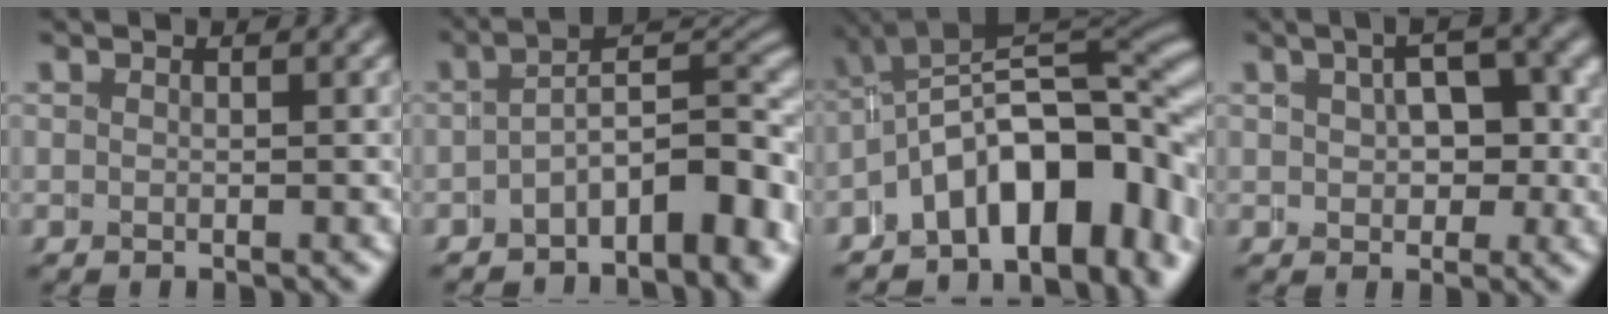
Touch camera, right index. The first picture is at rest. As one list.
[{"total": 6.9, "force": [-1.4, 3.6, 5.8], "torque": [-0.071, 0.003, -0.031]}, {"total": 9.4, "force": [-1.7, 5.0, 7.8], "torque": [-0.130, -0.005, -0.032]}, {"total": 3.1, "force": [0.6, 1.6, 2.5], "torque": [-0.029, 0.004, 0.013]}]